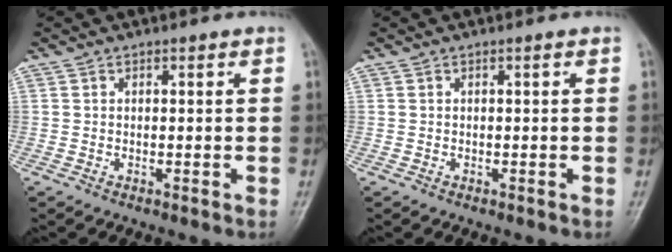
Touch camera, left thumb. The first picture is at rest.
{"total": 0.0}